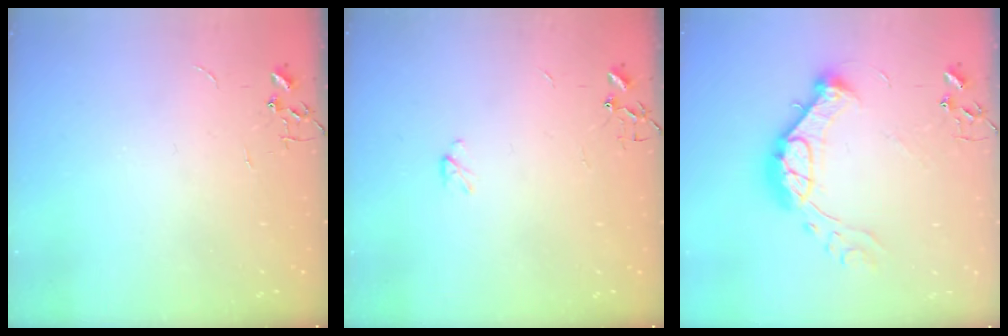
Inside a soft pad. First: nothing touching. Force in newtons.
{"total": 2.9, "press": 2.9, "slide": 0.5}
{"total": 16.3, "press": 16.3, "slide": 1.2}